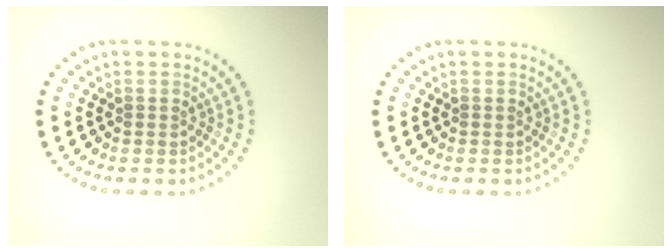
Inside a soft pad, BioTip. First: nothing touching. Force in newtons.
{"total": 0.0}